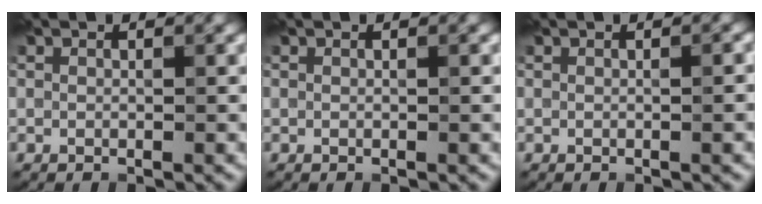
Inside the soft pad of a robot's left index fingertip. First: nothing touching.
{"total": 0.0}
{"total": 1.5, "force": [0.0, 0.4, 1.5], "torque": [-0.012, 0.005, -0.004]}